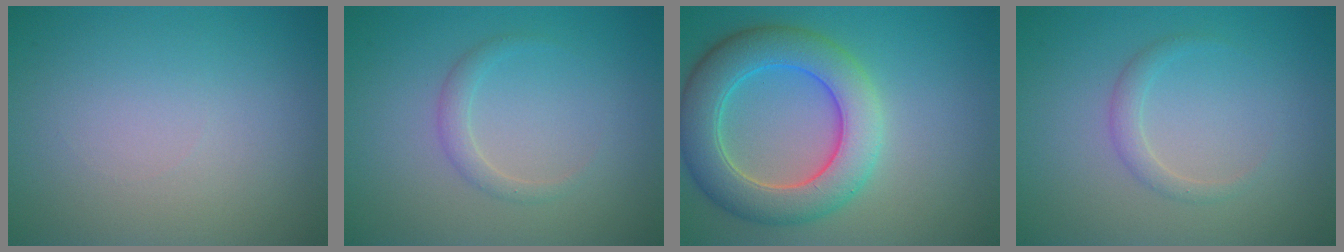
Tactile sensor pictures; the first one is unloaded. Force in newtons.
{"total": 1.4, "press": 1.4, "slide": 0.1}
{"total": 7.5, "press": 7.4, "slide": 0.6}
{"total": 1.4, "press": 1.4, "slide": 0.1}